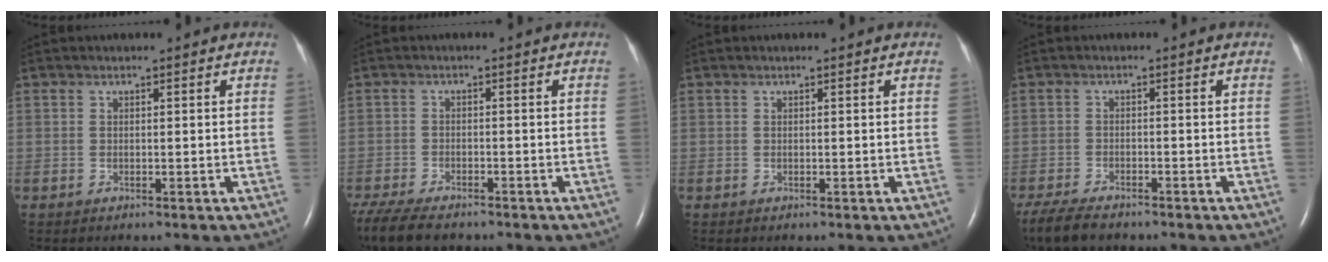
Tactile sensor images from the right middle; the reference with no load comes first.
{"total": 9.2, "force": [-7.4, 2.6, 4.7], "torque": [-0.091, -0.021, -0.125]}
{"total": 0.0}
{"total": 5.9, "force": [-4.9, 1.5, 2.9], "torque": [-0.056, -0.017, -0.087]}